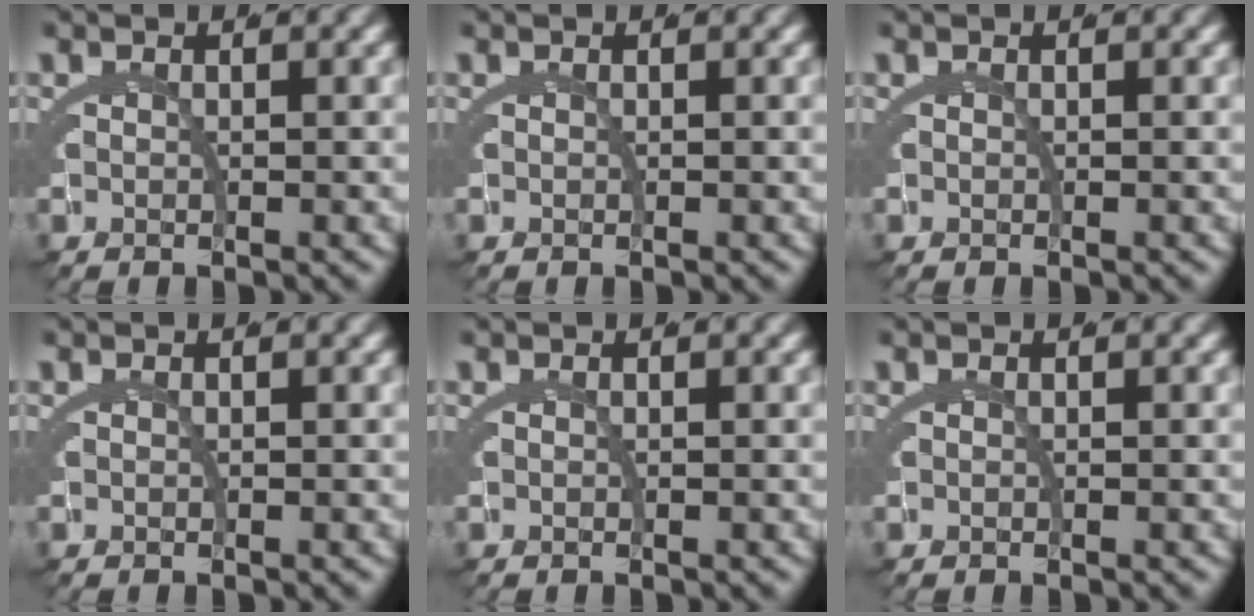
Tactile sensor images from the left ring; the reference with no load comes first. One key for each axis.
{"total": 0.0}
{"total": 0.0}
{"total": 0.0}
{"total": 0.0}
{"total": 0.0}